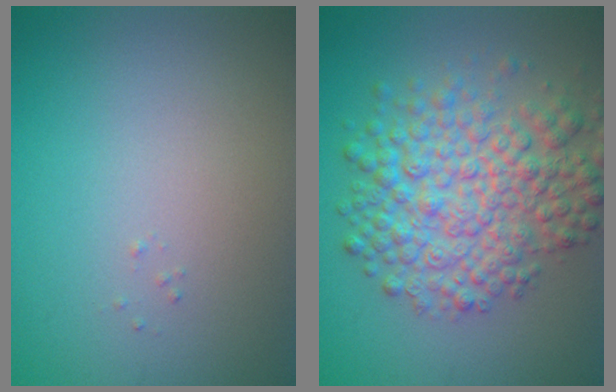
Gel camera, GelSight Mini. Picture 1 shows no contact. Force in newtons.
{"total": 7.4, "press": 7.4, "slide": 0.2}